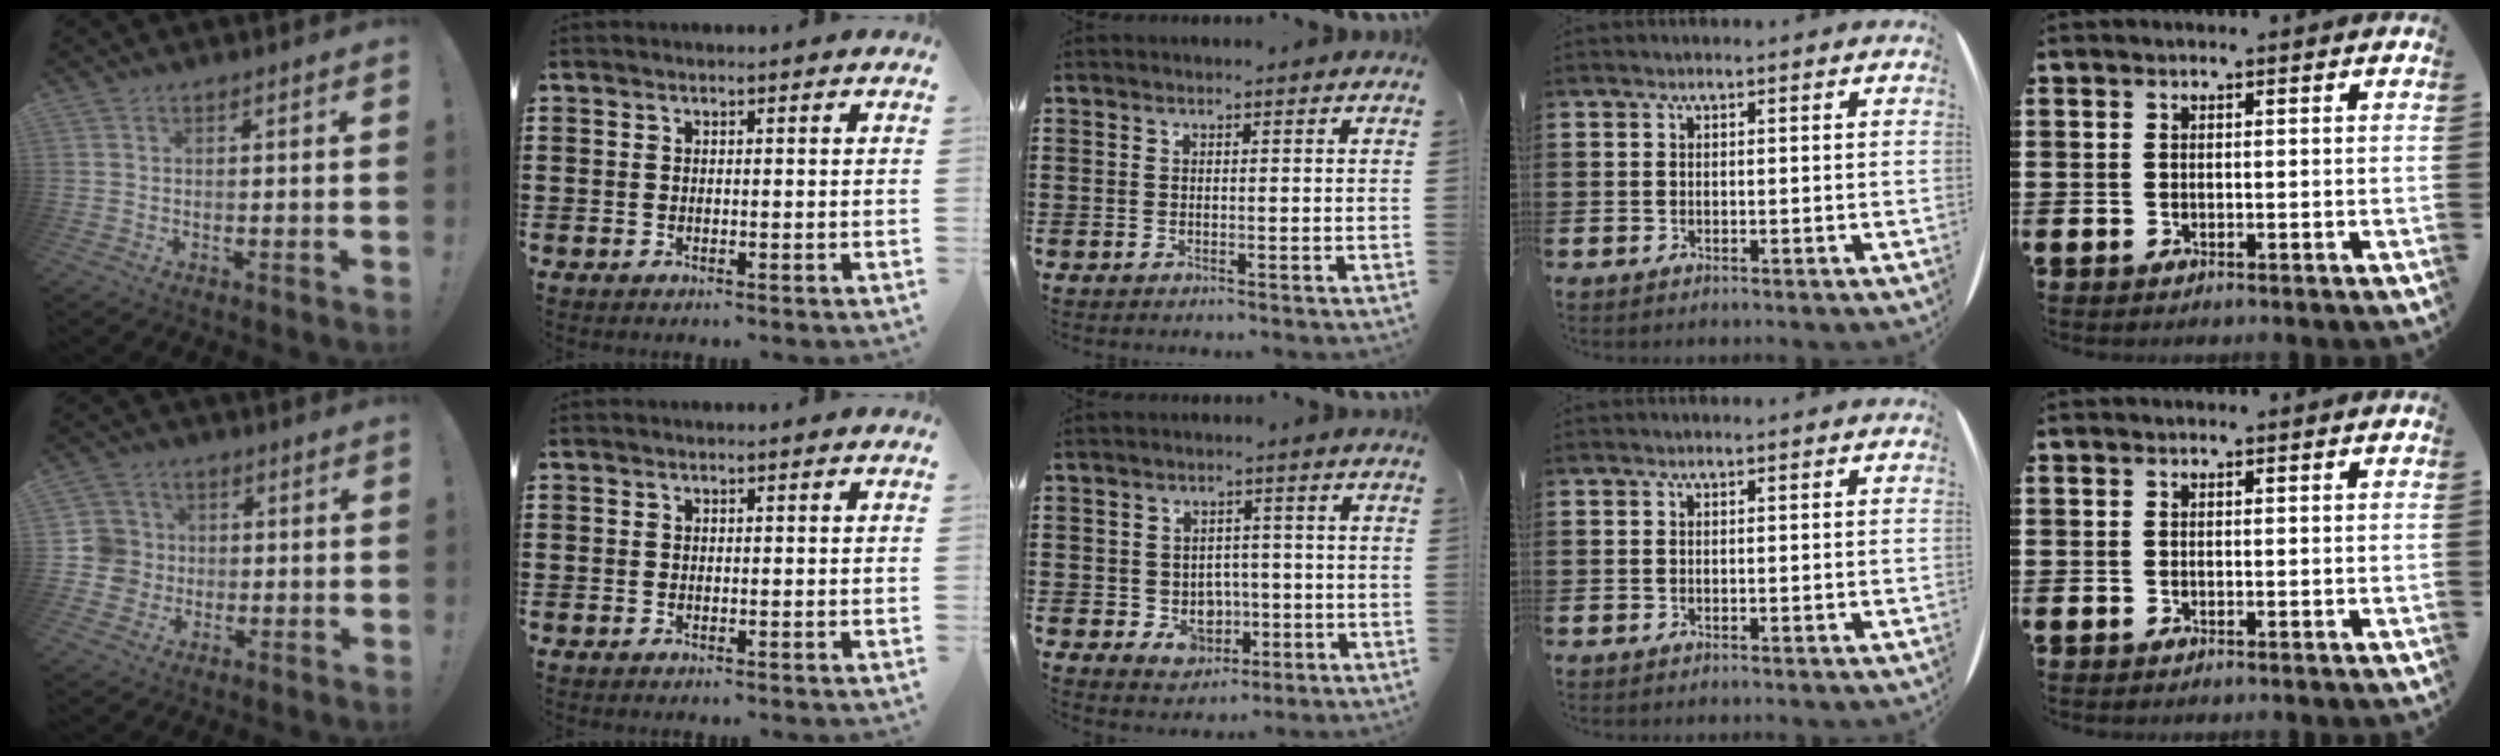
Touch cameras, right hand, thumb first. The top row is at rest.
{"thumb": {"total": 8.2, "force": [0.0, 8.0, 1.9], "torque": [-0.033, 0.006, 0.006]}, "middle": {"total": 4.5, "force": [-0.8, 4.1, 1.4], "torque": [-0.023, 0.002, -0.016]}}